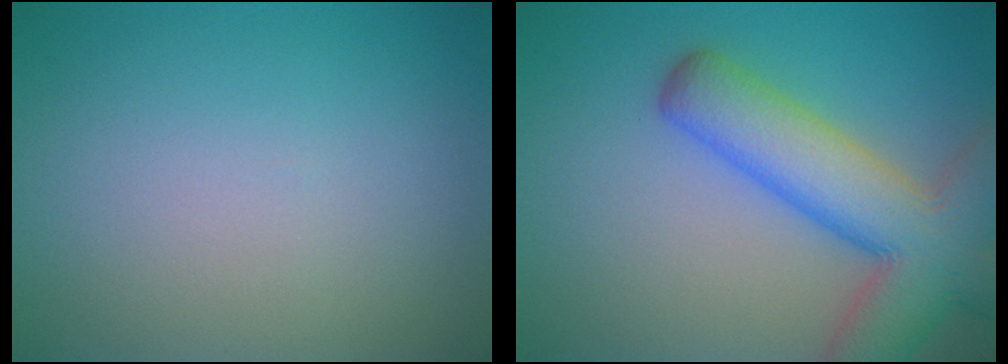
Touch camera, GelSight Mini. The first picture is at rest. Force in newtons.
{"total": 9.2, "press": 9.2, "slide": 0.4}